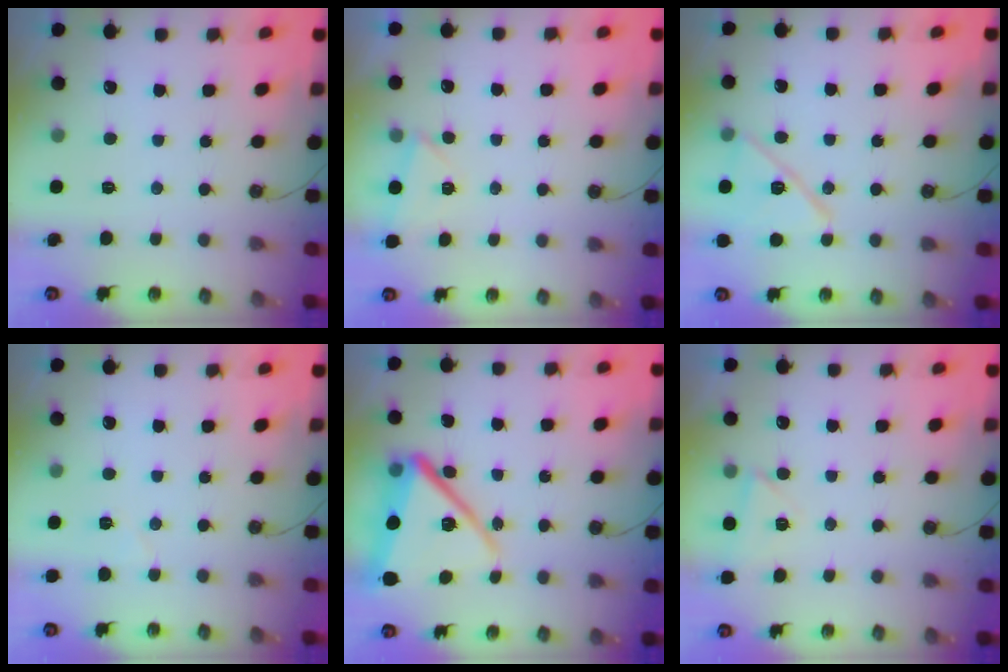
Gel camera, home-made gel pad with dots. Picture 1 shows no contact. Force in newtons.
{"total": 2.8, "press": 1.9, "slide": 2.1}
{"total": 13.4, "press": 13.4, "slide": 0.7}
{"total": 3.8, "press": 3.4, "slide": 1.7}
{"total": 16.9, "press": 16.8, "slide": 2.0}
{"total": 3.5, "press": 3.3, "slide": 1.1}